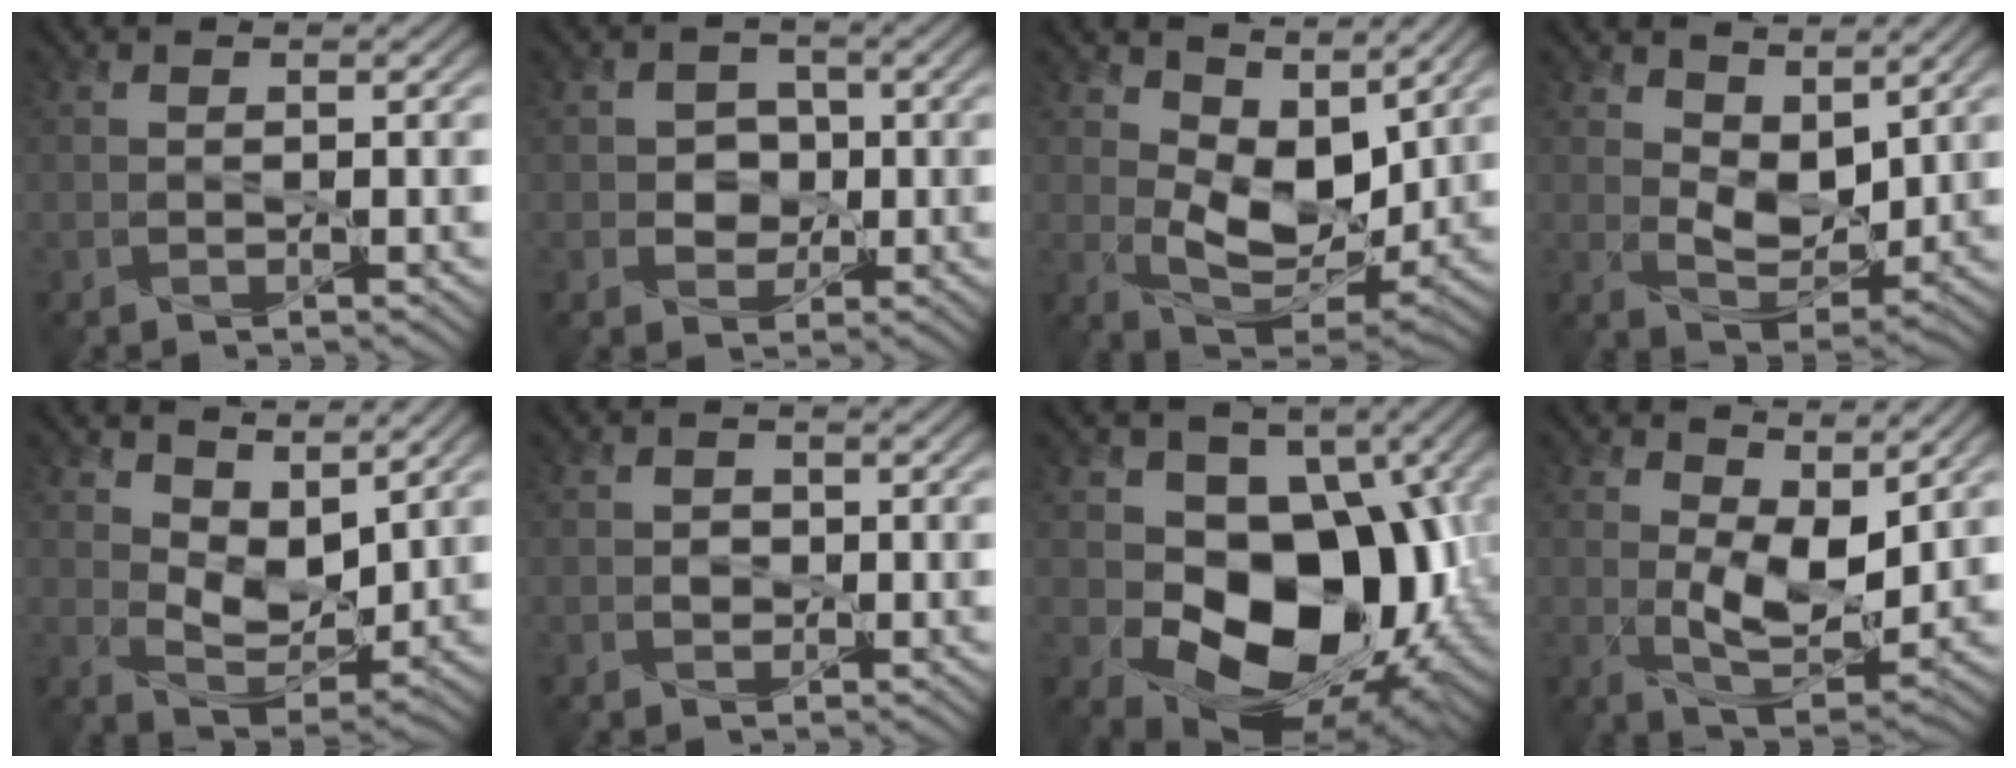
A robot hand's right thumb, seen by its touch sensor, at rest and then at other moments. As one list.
[{"total": 3.3, "force": [-0.2, 3.0, 1.3], "torque": [-0.020, 0.000, -0.018]}, {"total": 8.9, "force": [4.1, 5.2, 6.0], "torque": [-0.130, -0.012, 0.073]}, {"total": 6.3, "force": [3.6, 3.5, 3.8], "torque": [-0.084, -0.011, 0.059]}, {"total": 6.8, "force": [4.4, 3.6, 3.9], "torque": [-0.086, -0.010, 0.071]}, {"total": 1.2, "force": [-0.2, 1.1, 0.5], "torque": [-0.008, -0.004, -0.004]}, {"total": 15.0, "force": [-1.1, 10.8, 10.4], "torque": [-0.150, -0.031, -0.016]}, {"total": 8.0, "force": [2.8, 4.1, 6.3], "torque": [-0.127, -0.010, 0.047]}]